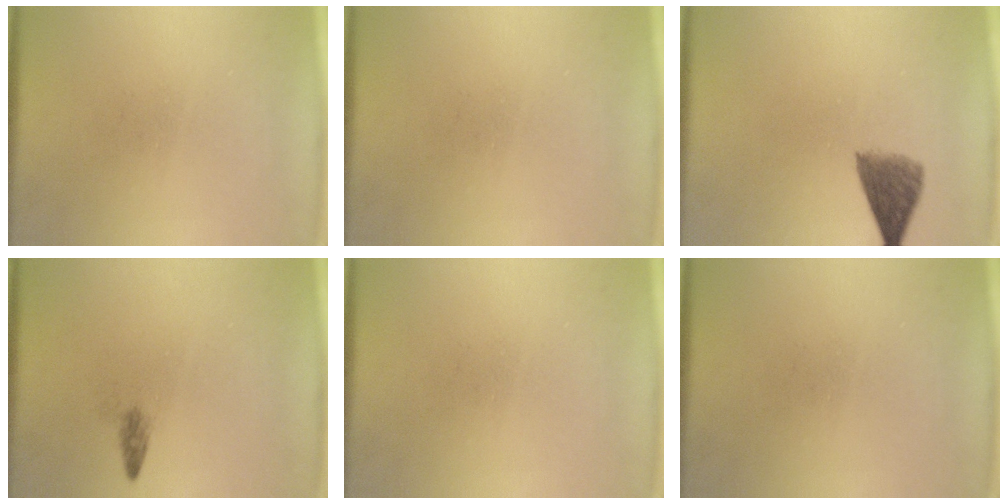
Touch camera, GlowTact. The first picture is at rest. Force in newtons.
{"total": 0.0}
{"total": 4.7}
{"total": 1.1}
{"total": 0.0}
{"total": 0.0}